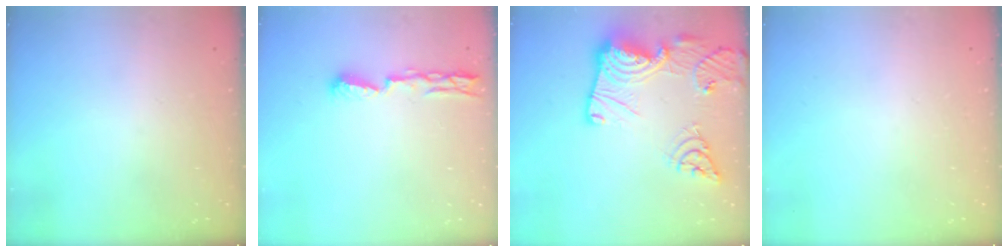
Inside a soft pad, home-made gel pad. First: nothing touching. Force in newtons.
{"total": 8.1, "press": 8.0, "slide": 1.1}
{"total": 22.7, "press": 22.6, "slide": 2.4}
{"total": 0.0}